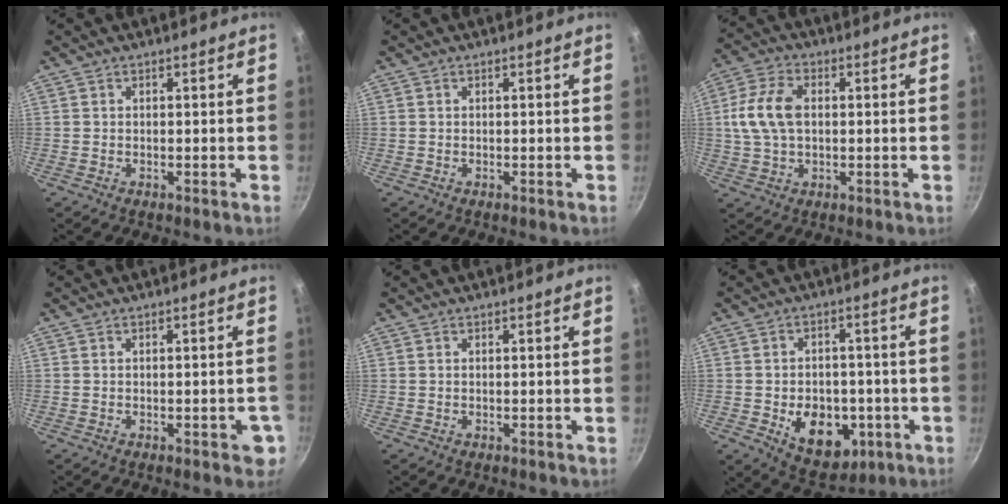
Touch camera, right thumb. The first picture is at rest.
{"total": 0.0}
{"total": 10.0, "force": [1.0, 6.3, 7.6], "torque": [-0.148, 0.018, 0.014]}
{"total": 3.9, "force": [-1.5, 1.6, 3.2], "torque": [-0.024, 0.002, -0.020]}
{"total": 0.0}
{"total": 12.9, "force": [-3.4, 9.2, 8.4], "torque": [-0.082, 0.004, -0.032]}